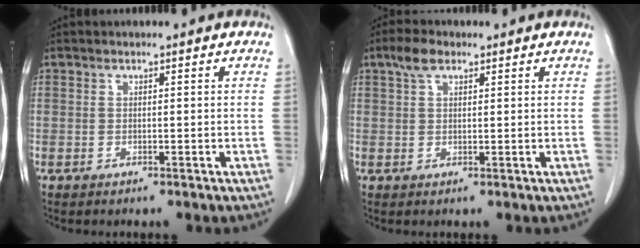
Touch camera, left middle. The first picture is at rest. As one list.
[{"total": 3.2, "force": [2.0, 1.5, 2.0], "torque": [-0.045, 0.013, 0.038]}]